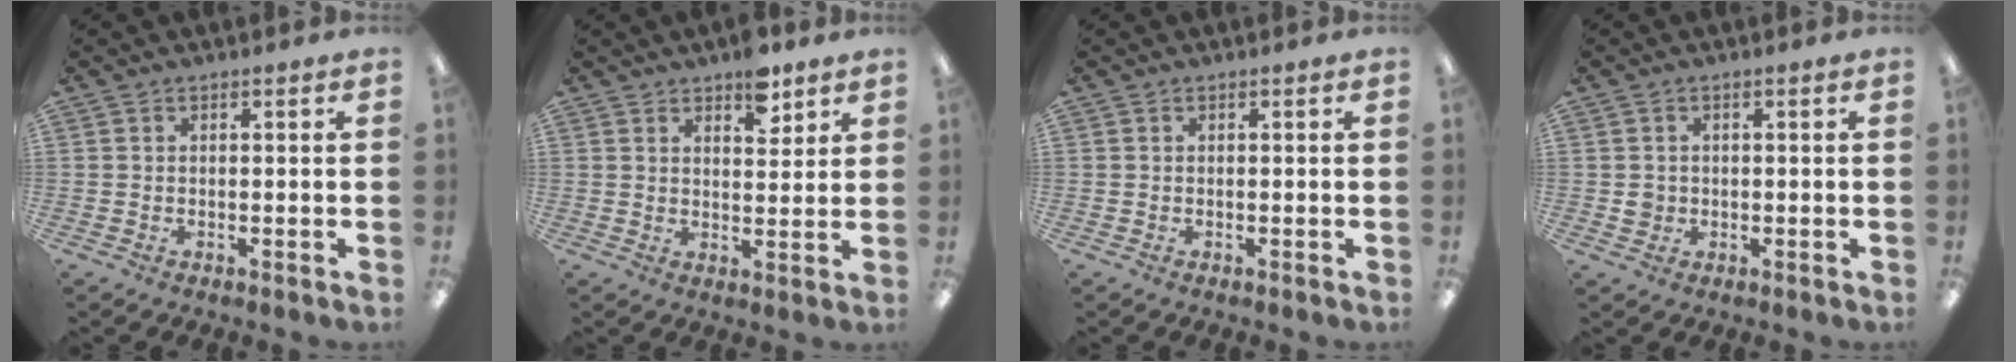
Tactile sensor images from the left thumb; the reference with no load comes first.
{"total": 7.3, "force": [5.1, 3.4, 4.0], "torque": [-0.034, -0.031, 0.083]}
{"total": 0.0}
{"total": 2.2, "force": [0.2, 2.1, 0.7], "torque": [-0.007, 0.000, -0.001]}